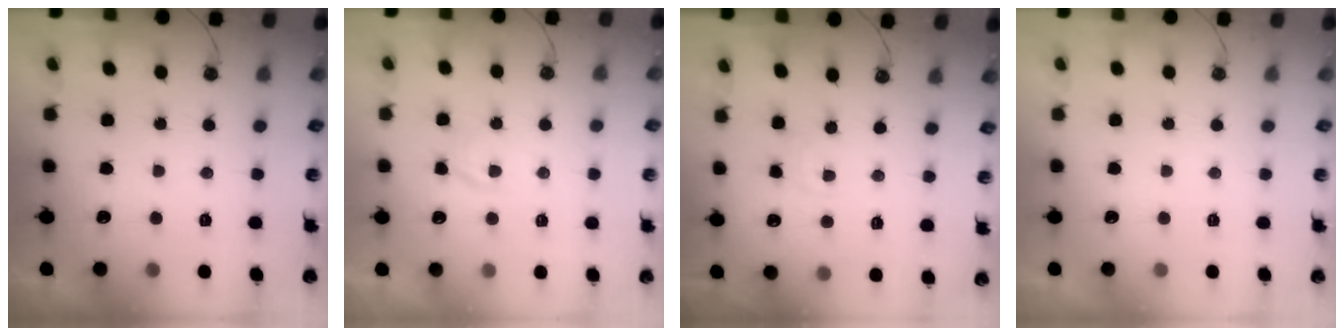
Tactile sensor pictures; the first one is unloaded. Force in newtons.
{"total": 3.7, "press": 3.7, "slide": 0.5}
{"total": 2.4, "press": 2.4, "slide": 0.4}
{"total": 0.0}